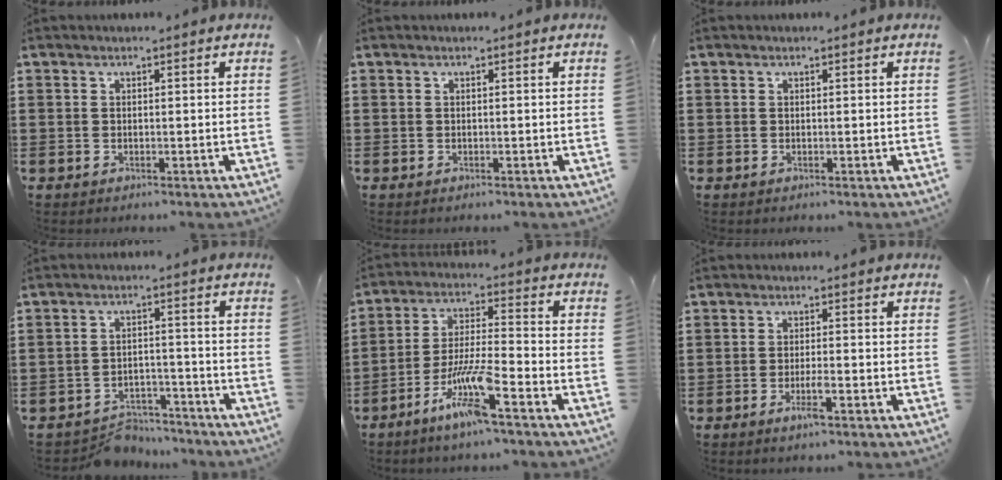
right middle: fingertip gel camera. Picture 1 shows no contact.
{"total": 0.0}
{"total": 0.0}
{"total": 4.8, "force": [-4.7, 0.9, 0.2], "torque": [-0.005, 0.010, -0.098]}
{"total": 9.5, "force": [-6.0, 0.8, 7.3], "torque": [-0.158, -0.011, -0.118]}
{"total": 3.1, "force": [-1.6, 0.3, 2.6], "torque": [-0.050, -0.003, -0.031]}